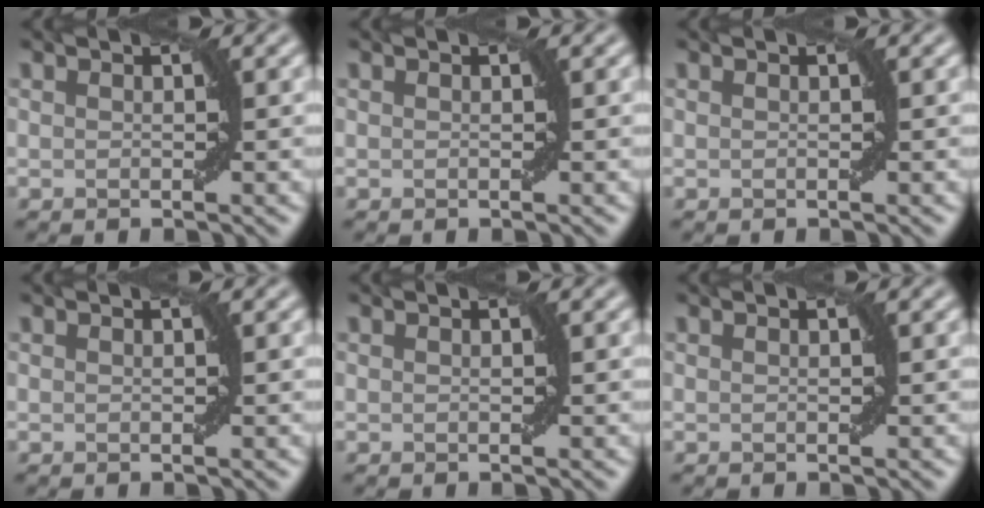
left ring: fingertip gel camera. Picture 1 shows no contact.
{"total": 0.0}
{"total": 0.0}
{"total": 0.0}
{"total": 0.0}
{"total": 0.0}